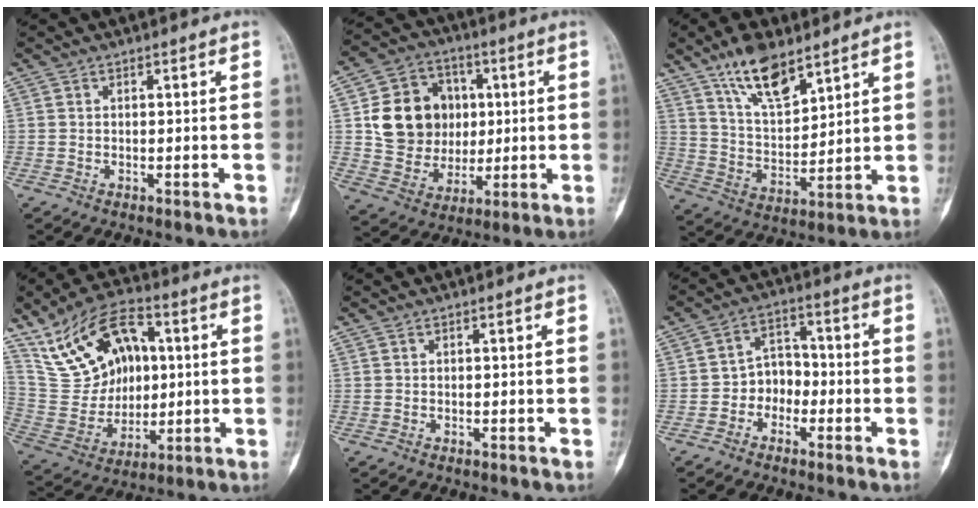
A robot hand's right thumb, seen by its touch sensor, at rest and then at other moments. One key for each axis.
{"total": 15.8, "fx": 2.3, "fy": 13.6, "fz": 7.7, "tx": -0.092, "ty": 0.008, "tz": 0.050}
{"total": 12.2, "fx": 8.3, "fy": 4.8, "fz": 7.5, "tx": -0.119, "ty": -0.049, "tz": 0.162}
{"total": 19.1, "fx": 6.0, "fy": 12.9, "fz": 12.8, "tx": -0.194, "ty": 0.005, "tz": 0.122}
{"total": 0.0}
{"total": 5.5, "fx": -2.1, "fy": 4.4, "fz": 2.5, "tx": -0.009, "ty": 0.029, "tz": -0.048}